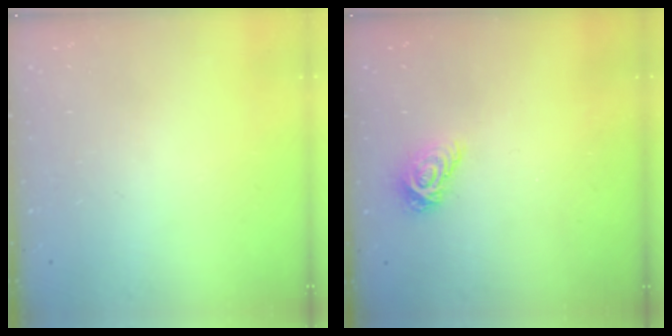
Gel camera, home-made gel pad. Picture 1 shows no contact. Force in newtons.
{"total": 8.1, "press": 8.1, "slide": 0.3}